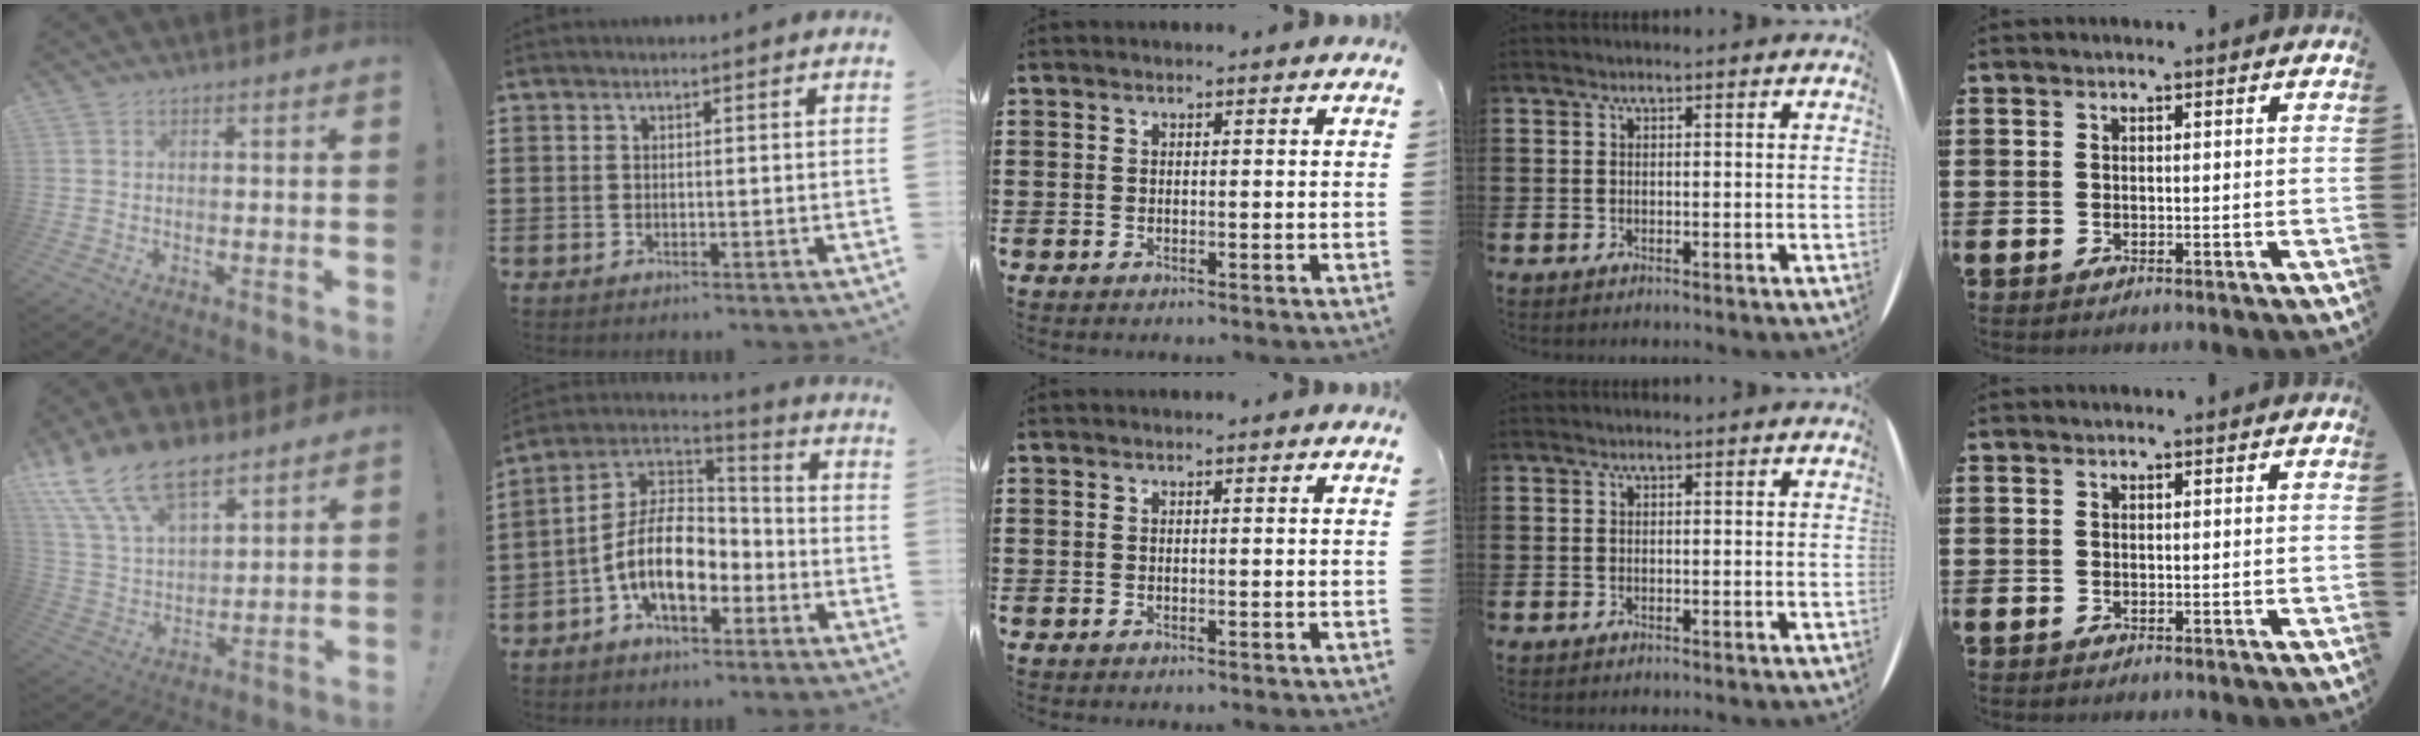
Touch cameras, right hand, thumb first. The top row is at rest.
{"thumb": {"total": 16.6, "force": [11.7, 8.0, 8.7], "torque": [-0.176, -0.071, 0.218]}, "index": {"total": 10.3, "force": [-3.8, 5.6, 7.7], "torque": [-0.194, -0.004, -0.080]}}